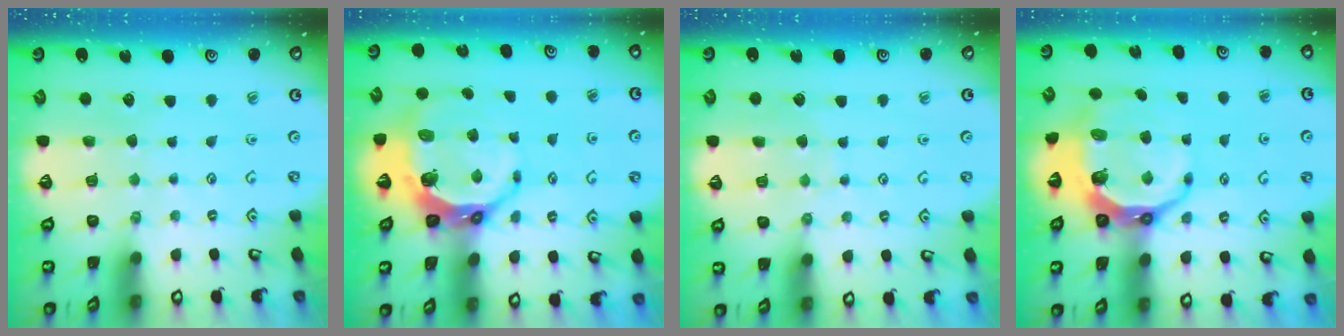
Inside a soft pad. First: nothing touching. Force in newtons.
{"total": 10.9, "press": 9.7, "slide": 5.0}
{"total": 5.7, "press": 5.7, "slide": 0.5}
{"total": 12.1, "press": 11.2, "slide": 4.6}